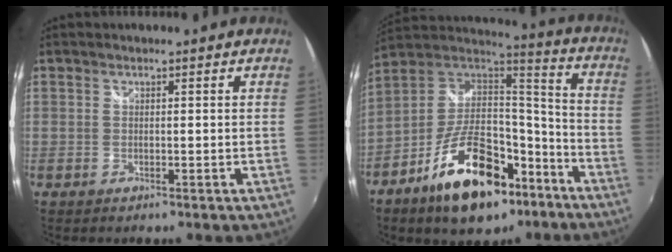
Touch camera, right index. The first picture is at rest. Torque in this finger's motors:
{"motor_torque": [1.13, -1.01, 1.05, 0.21]}